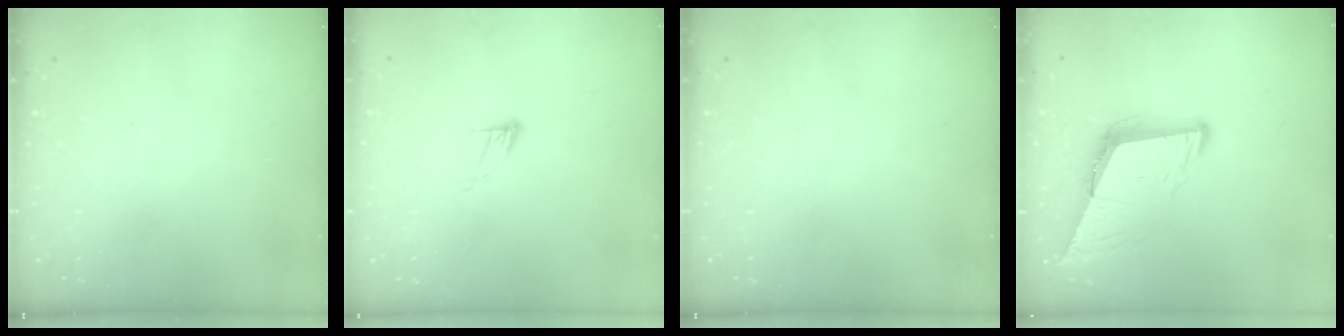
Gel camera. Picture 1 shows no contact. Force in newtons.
{"total": 5.6, "press": 5.6, "slide": 0.2}
{"total": 0.0}
{"total": 8.8, "press": 8.1, "slide": 3.6}